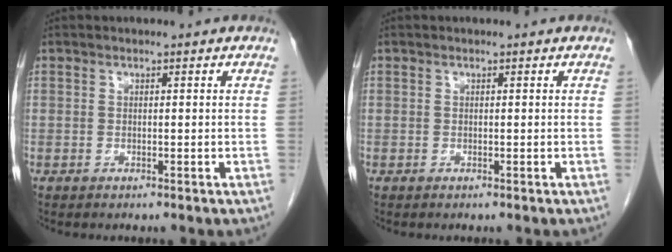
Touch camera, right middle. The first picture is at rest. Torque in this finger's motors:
{"motor_torque": [-0.18, -0.03, -0.03, -0.01]}